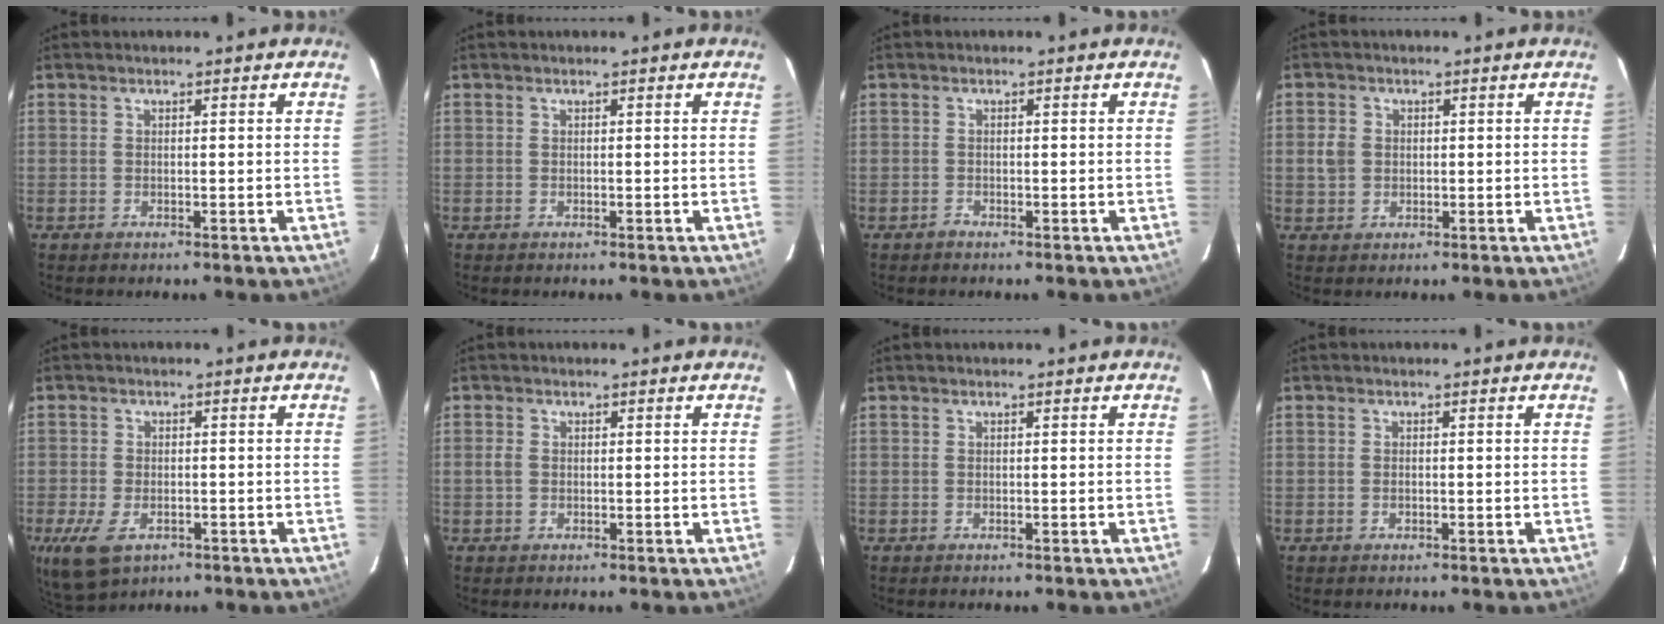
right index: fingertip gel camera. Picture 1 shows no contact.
{"total": 0.0}
{"total": 0.8, "force": [-0.6, 0.5, -0.2], "torque": [0.003, 0.004, -0.013]}
{"total": 3.2, "force": [0.1, 2.9, 1.2], "torque": [-0.024, 0.008, 0.001]}
{"total": 8.1, "force": [-3.9, 4.7, 5.3], "torque": [-0.124, -0.025, -0.066]}
{"total": 1.3, "force": [-0.2, 1.1, 0.6], "torque": [-0.014, 0.003, -0.006]}
{"total": 0.0}
{"total": 0.8, "force": [-0.2, 0.5, 0.6], "torque": [-0.012, 0.002, -0.004]}